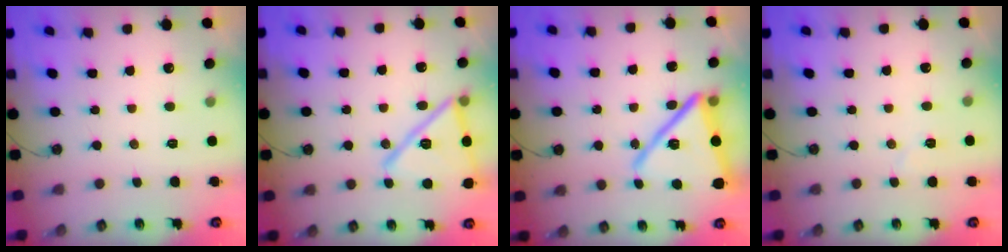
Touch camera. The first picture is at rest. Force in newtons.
{"total": 18.8, "press": 15.6, "slide": 10.5}
{"total": 19.4, "press": 19.4, "slide": 1.4}
{"total": 3.9, "press": 3.6, "slide": 1.4}